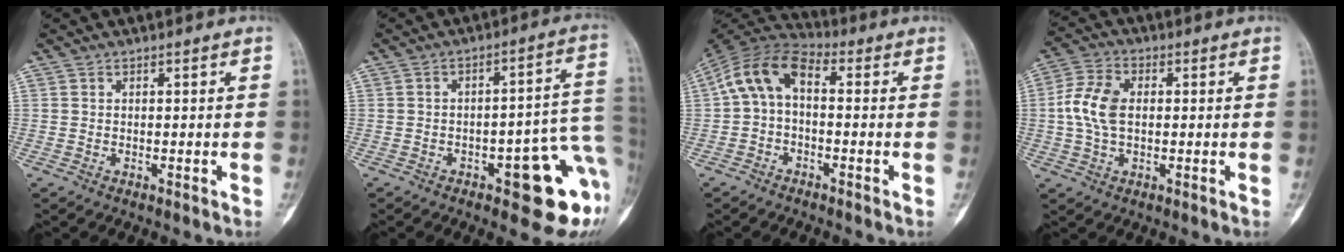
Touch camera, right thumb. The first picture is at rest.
{"total": 15.1, "force": [-5.6, 5.0, 13.2], "torque": [-0.103, 0.038, -0.059]}
{"total": 9.6, "force": [0.2, 5.6, 7.8], "torque": [-0.141, 0.034, -0.013]}
{"total": 8.5, "force": [0.4, 5.3, 6.7], "torque": [-0.142, 0.016, 0.003]}